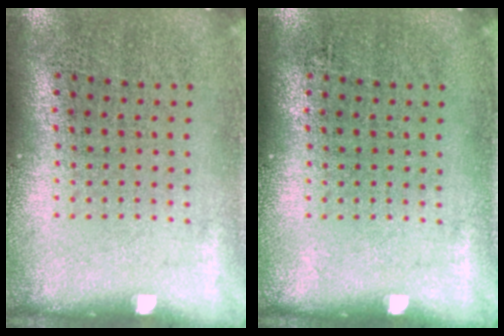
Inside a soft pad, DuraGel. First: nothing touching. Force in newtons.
{"total": 0.0}